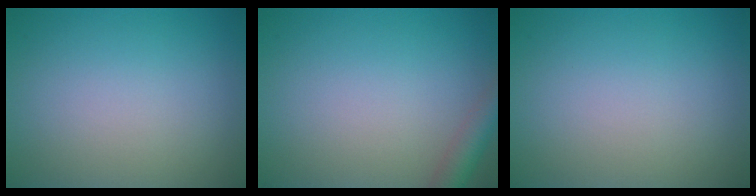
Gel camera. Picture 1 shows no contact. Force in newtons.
{"total": 2.7, "press": 2.7, "slide": 0.1}
{"total": 0.0}